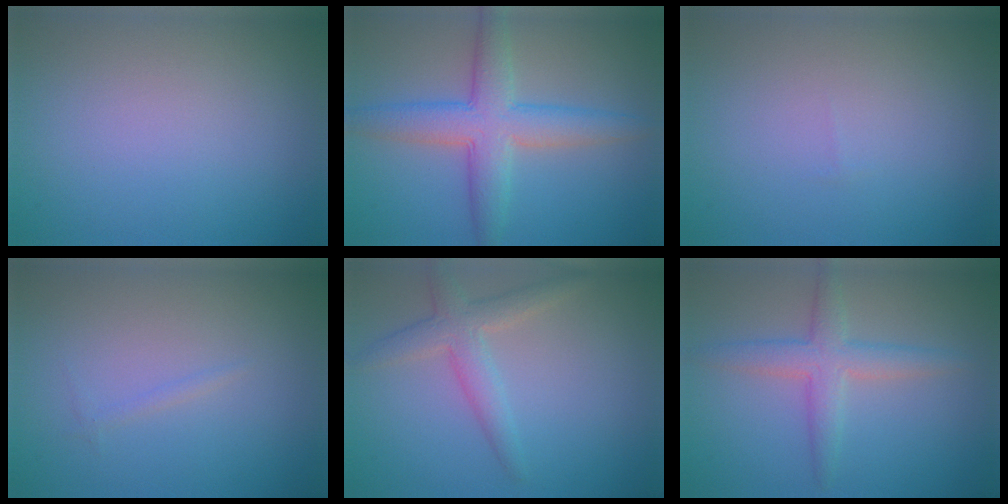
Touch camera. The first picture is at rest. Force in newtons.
{"total": 5.7, "press": 5.7, "slide": 0.3}
{"total": 0.0}
{"total": 0.5, "press": 0.5, "slide": 0.0}
{"total": 3.0, "press": 3.0, "slide": 0.1}
{"total": 3.3, "press": 3.3, "slide": 0.1}